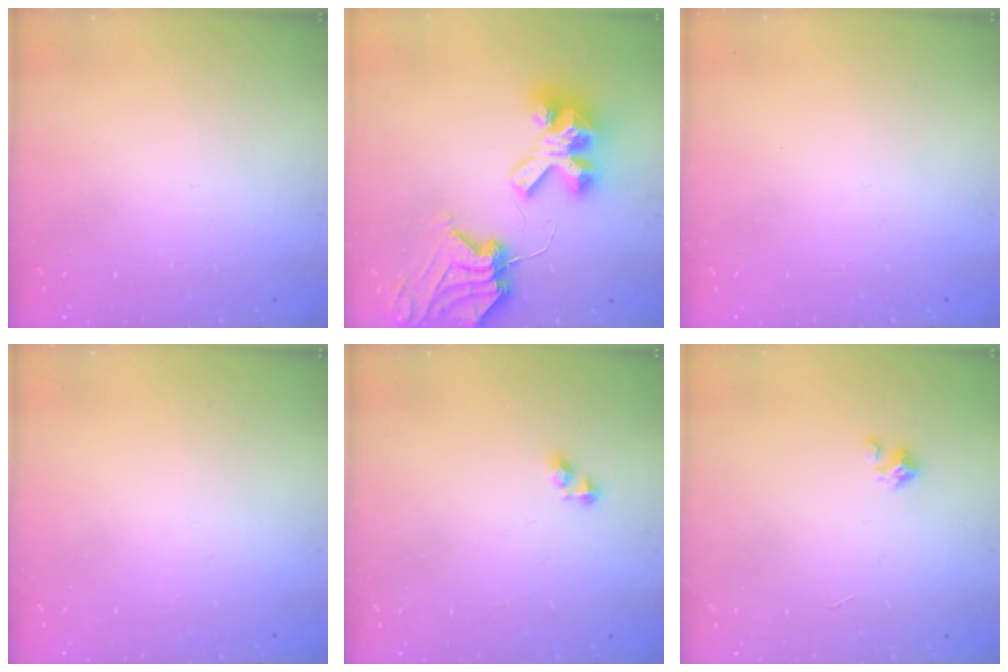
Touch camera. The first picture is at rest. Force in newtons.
{"total": 12.0, "press": 11.9, "slide": 1.3}
{"total": 0.0}
{"total": 0.0}
{"total": 2.7, "press": 2.7, "slide": 0.4}
{"total": 1.5, "press": 1.5, "slide": 0.1}